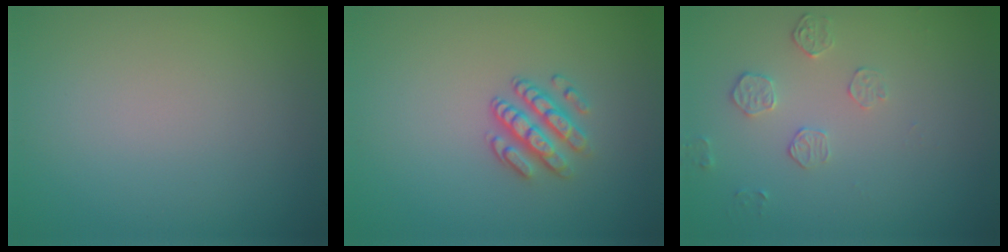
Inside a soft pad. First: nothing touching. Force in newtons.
{"total": 2.9, "press": 2.3, "slide": 1.6}
{"total": 1.7, "press": 1.0, "slide": 1.4}